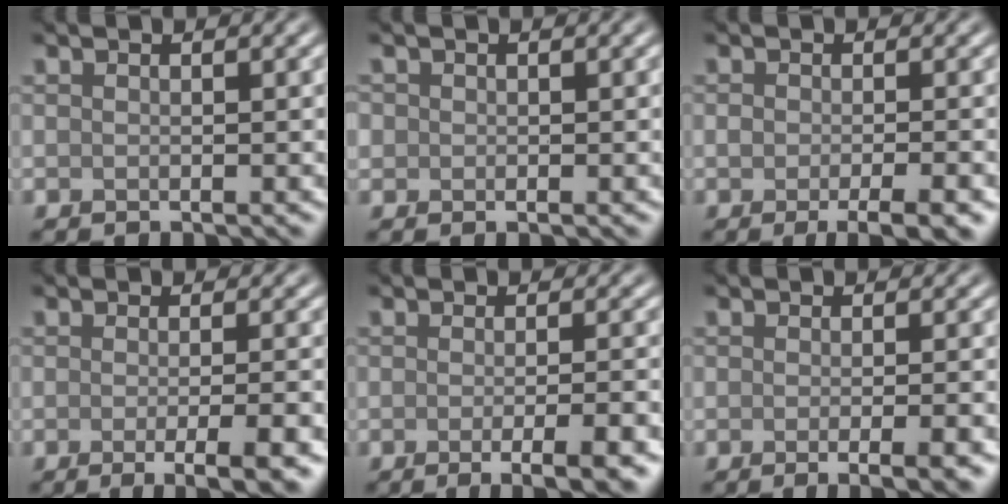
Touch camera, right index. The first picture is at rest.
{"total": 0.8, "force": [0.1, 0.7, 0.3], "torque": [0.000, 0.001, -0.001]}
{"total": 3.7, "force": [-1.8, 1.0, 3.1], "torque": [-0.048, -0.006, -0.024]}
{"total": 5.5, "force": [-1.7, 1.5, 5.1], "torque": [-0.058, -0.010, -0.016]}
{"total": 5.1, "force": [-1.8, 1.4, 4.6], "torque": [-0.051, -0.008, -0.019]}
{"total": 4.4, "force": [-1.2, 1.4, 4.0], "torque": [-0.034, -0.005, -0.016]}